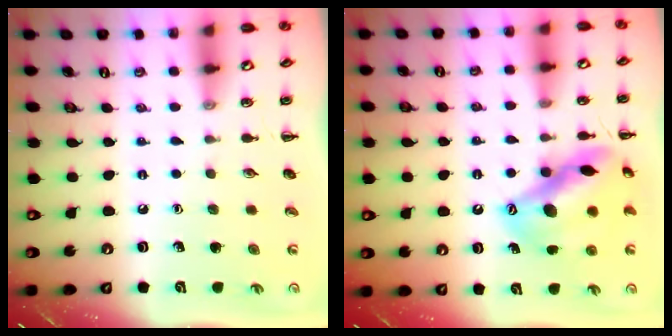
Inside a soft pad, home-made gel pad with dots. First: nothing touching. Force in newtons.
{"total": 16.1, "press": 15.5, "slide": 4.3}